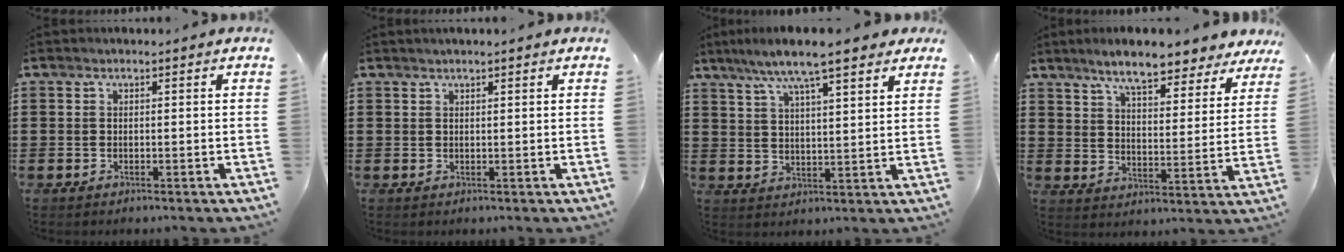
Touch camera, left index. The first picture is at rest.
{"total": 0.8, "force": [0.7, 0.0, 0.4], "torque": [-0.009, -0.001, 0.013]}
{"total": 8.2, "force": [6.4, 0.9, 4.9], "torque": [-0.115, -0.014, 0.112]}
{"total": 7.9, "force": [7.1, 1.0, 3.3], "torque": [-0.083, -0.032, 0.125]}